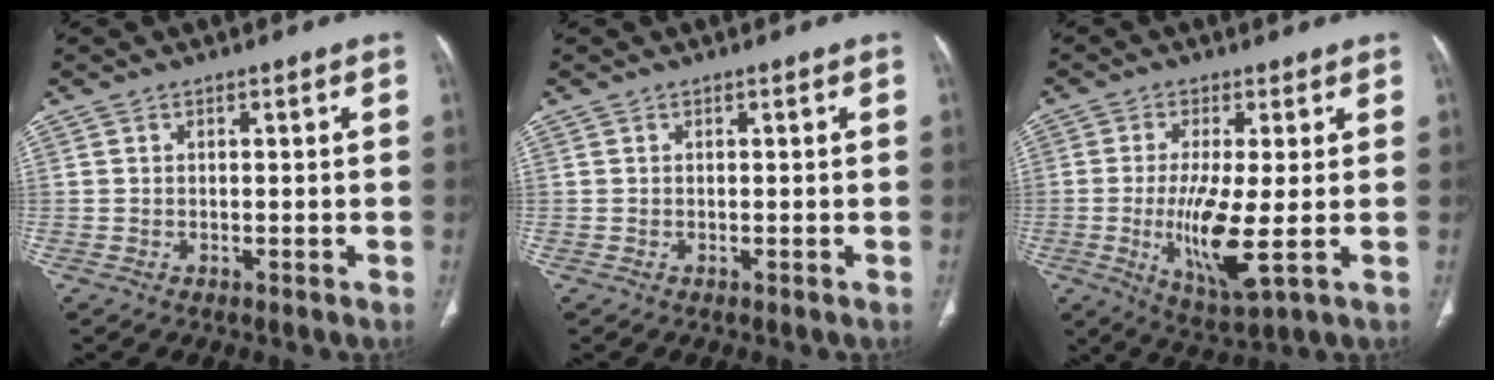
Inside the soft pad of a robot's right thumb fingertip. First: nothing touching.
{"total": 0.0}
{"total": 11.1, "force": [-1.5, 2.4, 10.7], "torque": [-0.208, -0.028, -0.020]}